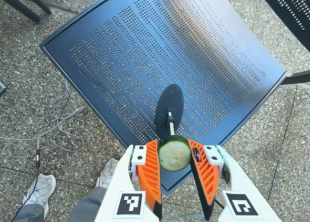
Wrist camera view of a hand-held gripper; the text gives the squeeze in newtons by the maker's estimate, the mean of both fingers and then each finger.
{"total": 9.2, "left": 8.6, "right": 9.7}